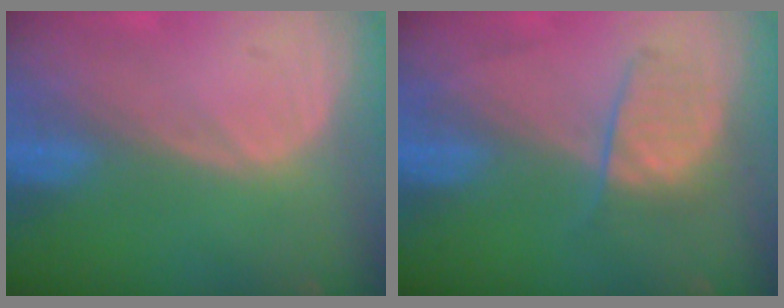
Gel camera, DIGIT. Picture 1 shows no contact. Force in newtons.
{"total": 4.4, "press": 4.4, "slide": 0.6}